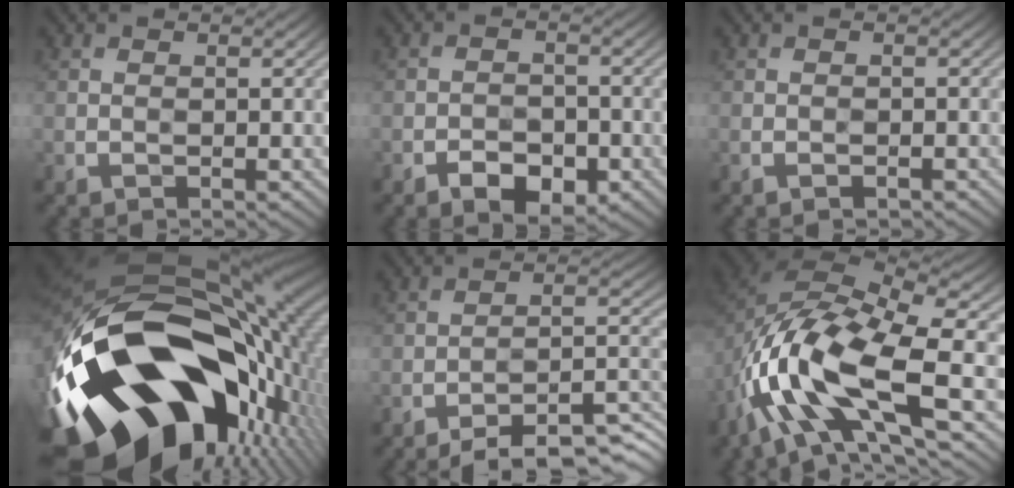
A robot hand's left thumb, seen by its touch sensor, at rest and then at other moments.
{"total": 4.2, "force": [-2.6, 2.3, 2.5], "torque": [-0.038, -0.001, -0.040]}
{"total": 0.9, "force": [-0.8, 0.2, 0.2], "torque": [-0.004, 0.000, -0.012]}
{"total": 22.2, "force": [-5.6, 14.5, 15.8], "torque": [-0.340, -0.045, -0.081]}
{"total": 11.2, "force": [-8.9, 2.2, 6.5], "torque": [-0.095, 0.011, -0.129]}
{"total": 15.4, "force": [-5.4, 6.9, 12.7], "torque": [-0.259, -0.021, -0.098]}